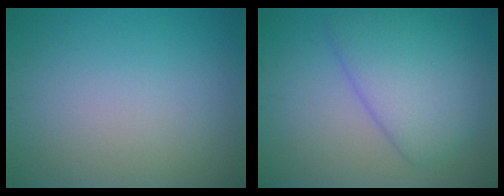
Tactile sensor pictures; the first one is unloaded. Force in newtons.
{"total": 6.1, "press": 6.1, "slide": 0.4}